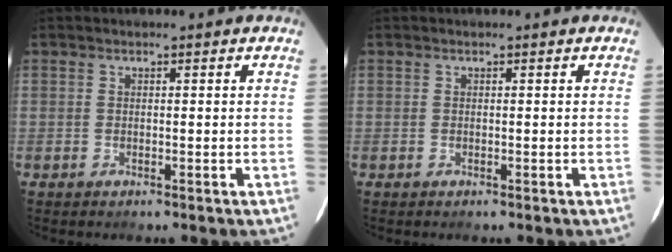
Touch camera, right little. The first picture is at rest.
{"total": 0.0}